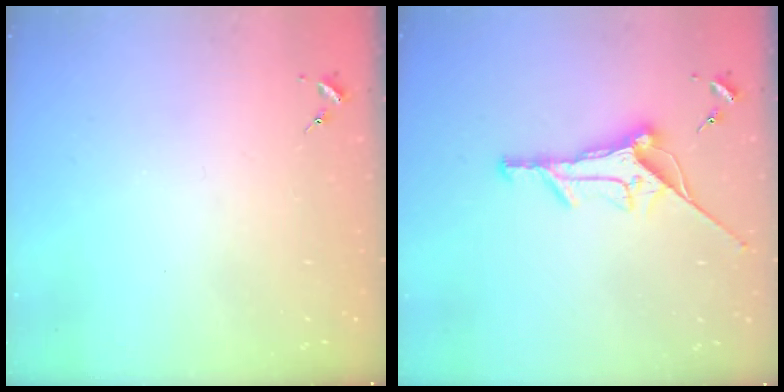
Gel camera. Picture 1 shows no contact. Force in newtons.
{"total": 11.7, "press": 11.7, "slide": 0.8}